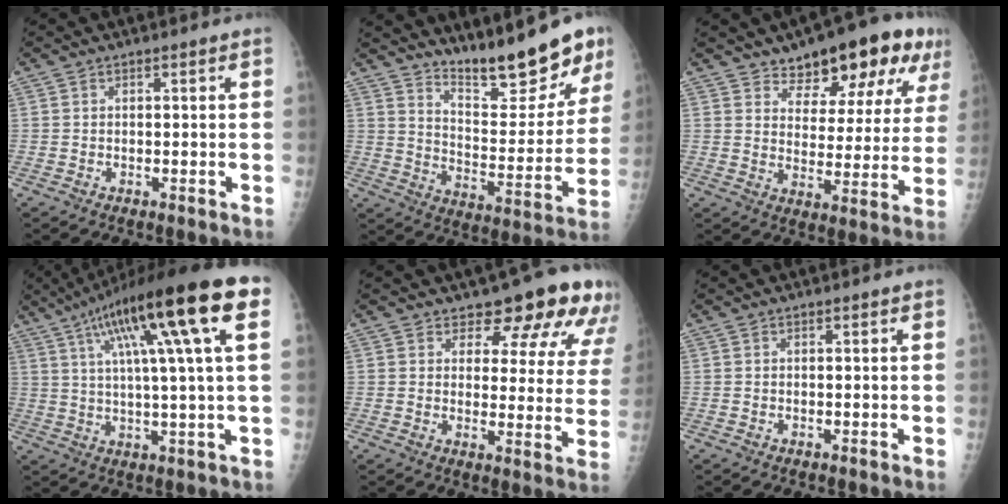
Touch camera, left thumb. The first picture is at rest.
{"total": 16.9, "force": [13.9, 3.4, 9.0], "torque": [-0.096, -0.107, 0.218]}
{"total": 15.6, "force": [10.0, 6.6, 9.9], "torque": [-0.088, -0.041, 0.143]}
{"total": 21.0, "force": [8.7, 2.3, 19.0], "torque": [-0.306, 0.015, 0.130]}
{"total": 13.9, "force": [10.9, 6.2, 5.9], "torque": [-0.013, -0.063, 0.111]}
{"total": 0.0}